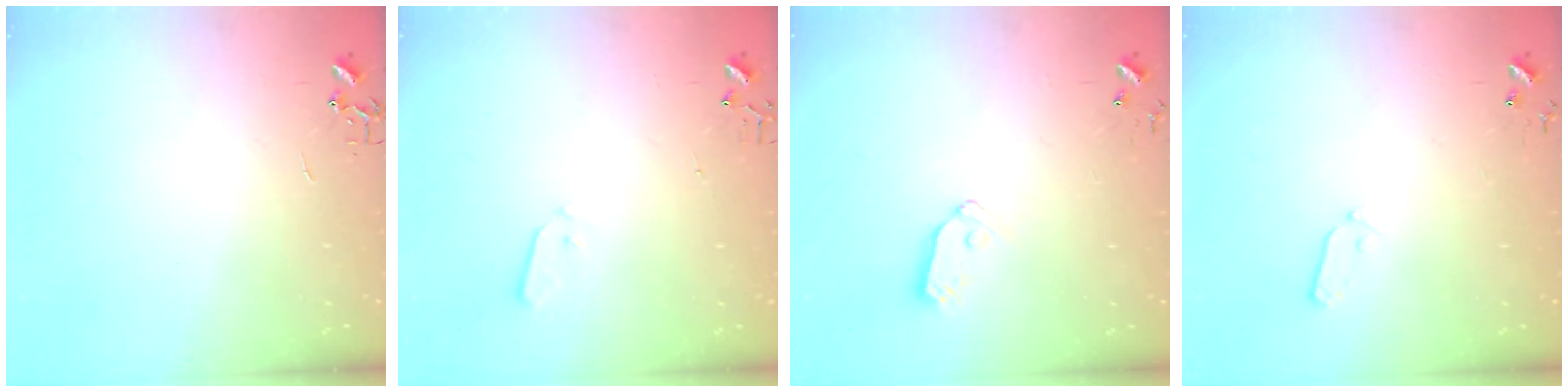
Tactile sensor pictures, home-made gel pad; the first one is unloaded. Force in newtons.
{"total": 2.9, "press": 2.8, "slide": 0.8}
{"total": 6.8, "press": 6.8, "slide": 0.4}
{"total": 6.0, "press": 5.9, "slide": 1.0}